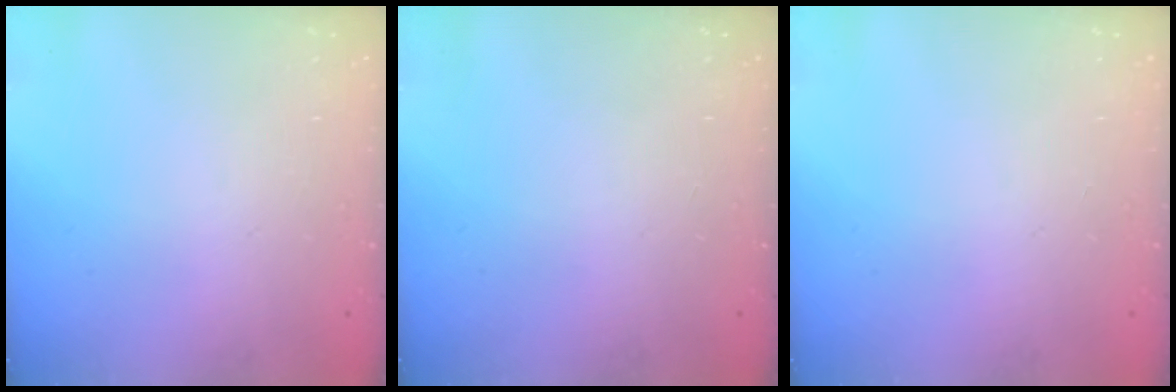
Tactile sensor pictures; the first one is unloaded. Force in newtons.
{"total": 0.0}
{"total": 0.0}